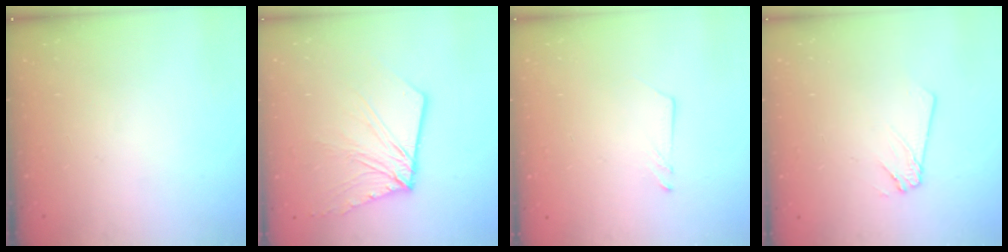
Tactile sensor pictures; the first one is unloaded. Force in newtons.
{"total": 10.6, "press": 10.5, "slide": 1.4}
{"total": 1.2, "press": 1.2, "slide": 0.1}
{"total": 2.4, "press": 2.4, "slide": 0.2}